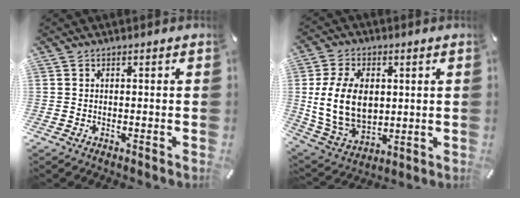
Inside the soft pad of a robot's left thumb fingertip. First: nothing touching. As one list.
[{"total": 15.3, "force": [1.6, 11.2, 10.4], "torque": [-0.231, 0.005, 0.030]}]